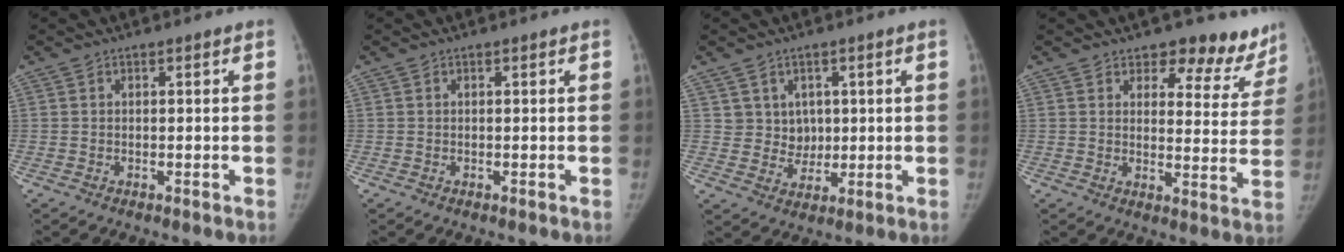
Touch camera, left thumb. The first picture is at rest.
{"total": 0.0}
{"total": 5.2, "force": [1.8, 4.7, 1.1], "torque": [0.014, -0.010, 0.037]}
{"total": 12.6, "force": [10.9, 5.7, 2.7], "torque": [0.029, -0.074, 0.112]}